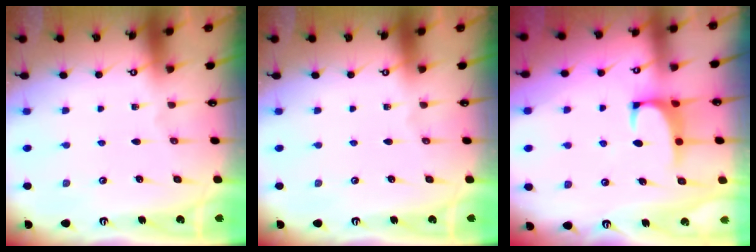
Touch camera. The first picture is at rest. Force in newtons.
{"total": 0.0}
{"total": 1.2, "press": 1.0, "slide": 0.7}